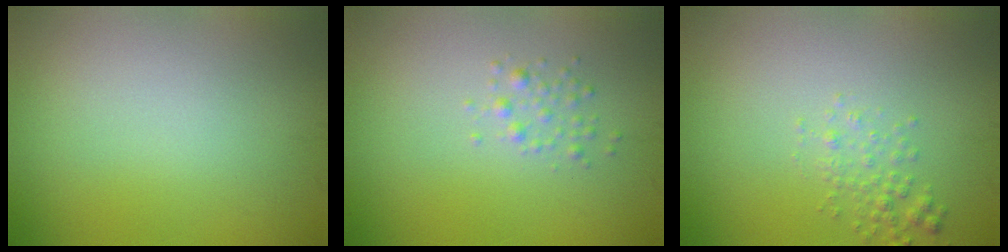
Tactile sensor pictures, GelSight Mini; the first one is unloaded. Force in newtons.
{"total": 1.2, "press": 1.2, "slide": 0.0}
{"total": 1.6, "press": 1.6, "slide": 0.1}